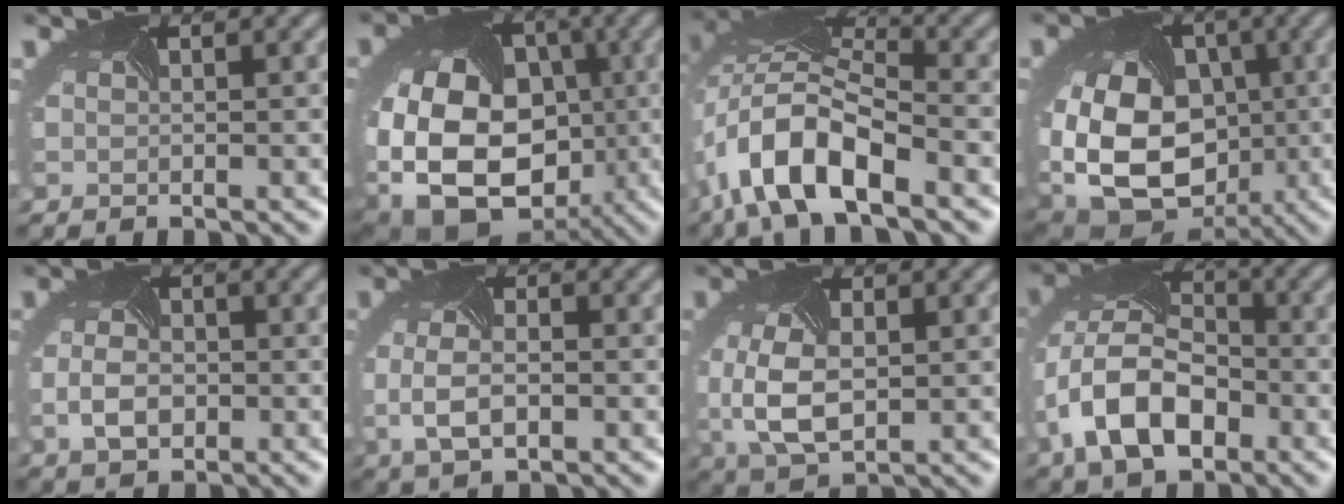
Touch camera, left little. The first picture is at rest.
{"total": 20.5, "force": [-3.8, 16.3, 11.8], "torque": [-0.244, -0.034, -0.064]}
{"total": 10.4, "force": [-5.8, 4.1, 7.6], "torque": [-0.158, 0.001, -0.105]}
{"total": 18.8, "force": [-2.2, 14.8, 11.5], "torque": [-0.241, -0.028, -0.038]}
{"total": 3.0, "force": [-1.1, 2.0, 1.9], "torque": [-0.046, -0.003, -0.014]}
{"total": 3.7, "force": [-1.1, 1.9, 3.0], "torque": [-0.072, -0.007, -0.011]}
{"total": 5.9, "force": [-1.1, 3.7, 4.5], "torque": [-0.129, -0.014, -0.005]}
{"total": 9.5, "force": [-4.0, 5.9, 6.4], "torque": [-0.151, -0.011, -0.071]}